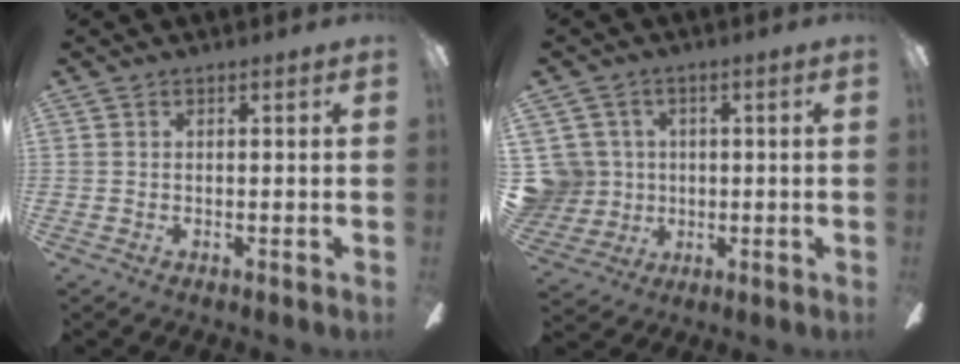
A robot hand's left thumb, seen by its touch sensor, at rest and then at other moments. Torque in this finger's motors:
{"motor_torque": [-0.21, 0.23, 0.06, -0.12, 0.00]}